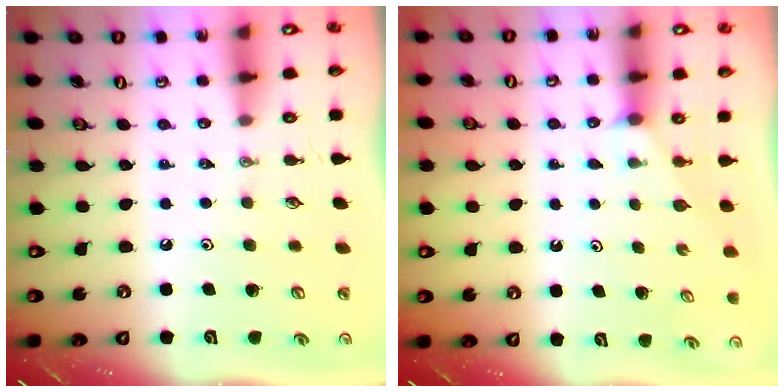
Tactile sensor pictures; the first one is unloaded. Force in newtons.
{"total": 1.8, "press": 1.8, "slide": 0.2}